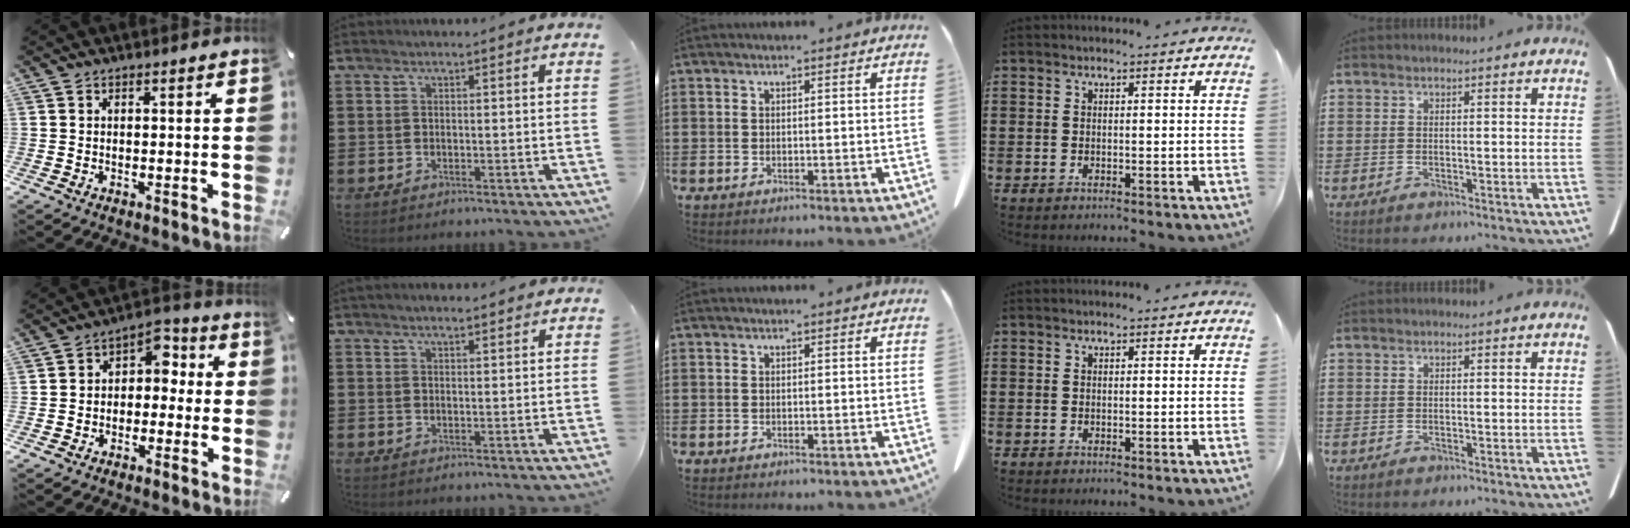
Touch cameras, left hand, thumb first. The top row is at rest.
{"thumb": {"total": 5.0, "force": [-0.7, 4.5, 2.2], "torque": [-0.030, 0.008, -0.020]}, "index": {"total": 1.7, "force": [1.6, 0.2, 0.5], "torque": [-0.013, 0.004, 0.031]}}